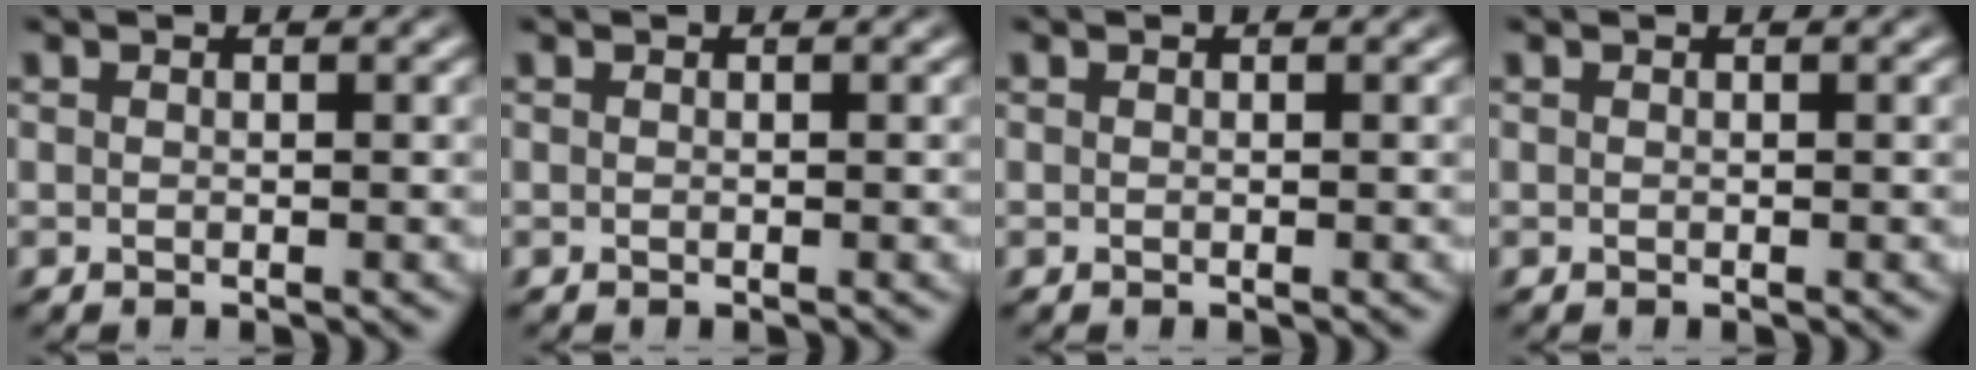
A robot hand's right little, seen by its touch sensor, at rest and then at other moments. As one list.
[{"total": 0.0}, {"total": 0.0}, {"total": 0.0}]